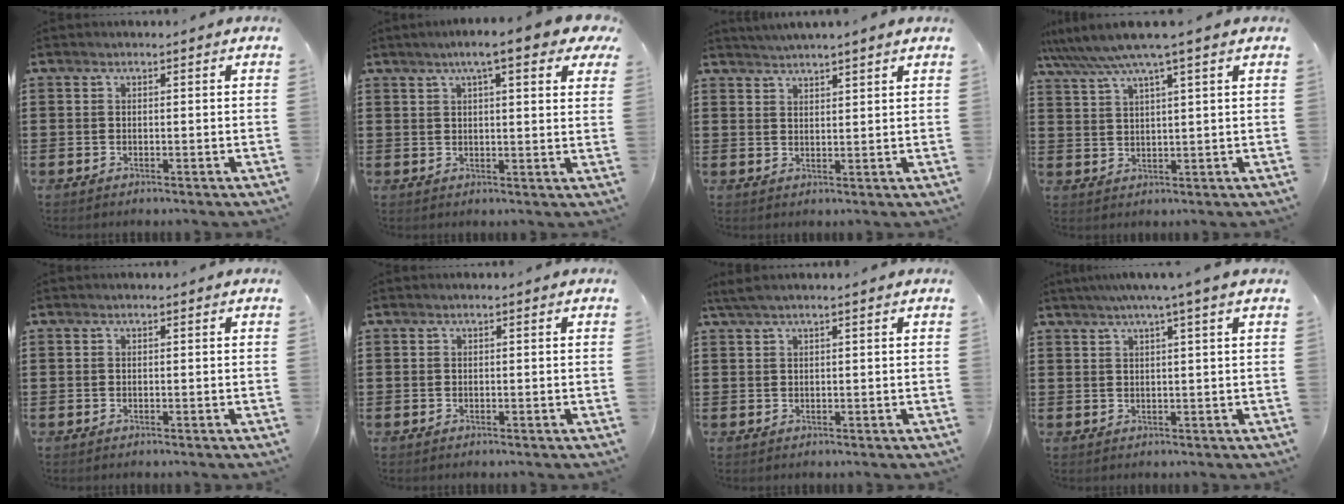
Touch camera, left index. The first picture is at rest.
{"total": 7.0, "force": [4.7, 0.7, 5.1], "torque": [-0.094, 0.000, 0.077]}
{"total": 2.3, "force": [2.3, -0.5, 0.0], "torque": [-0.006, -0.006, 0.043]}
{"total": 5.8, "force": [4.3, -0.3, 3.9], "torque": [-0.089, -0.015, 0.072]}
{"total": 0.0}
{"total": 0.0}
{"total": 1.8, "force": [1.2, -0.1, 1.3], "torque": [-0.026, -0.001, 0.024]}
{"total": 2.9, "force": [1.8, -0.7, 2.2], "torque": [-0.044, -0.002, 0.029]}